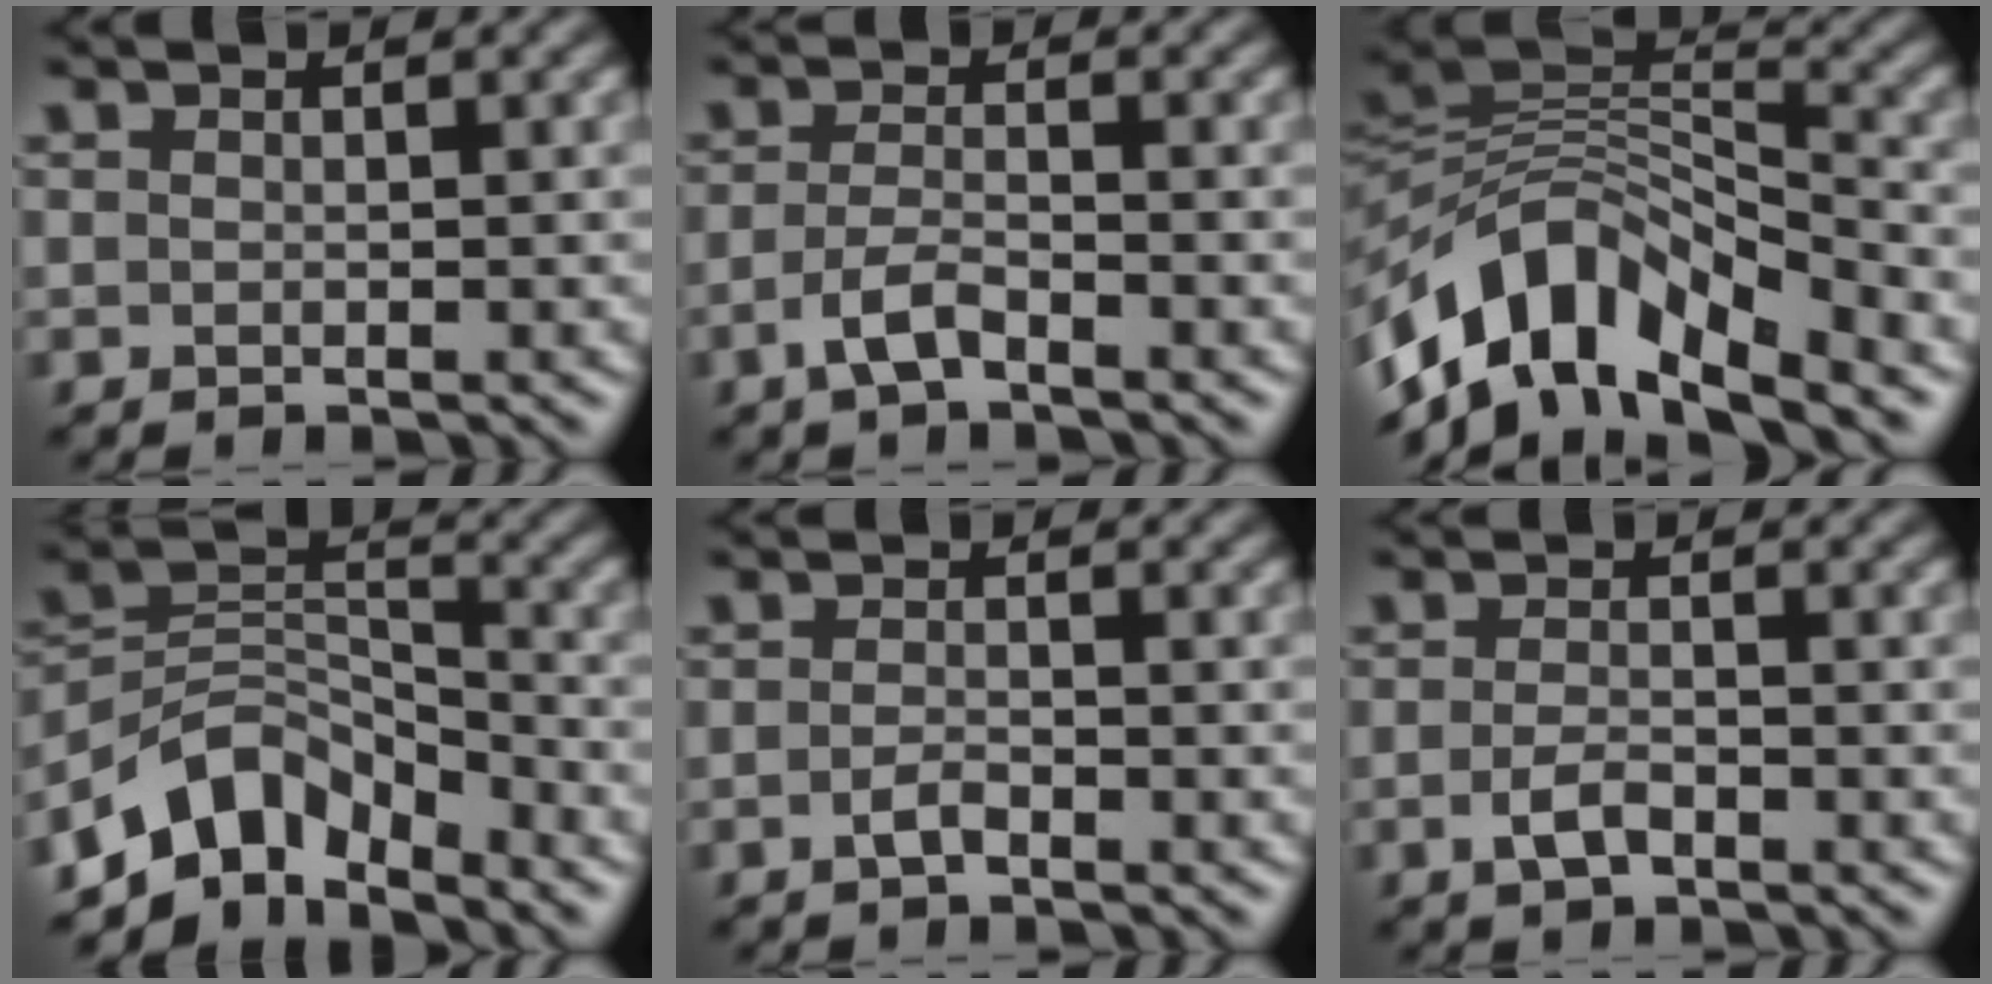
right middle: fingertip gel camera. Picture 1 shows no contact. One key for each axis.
{"total": 2.4, "fx": -1.5, "fy": 0.8, "fz": 1.8, "tx": -0.042, "ty": 0.003, "tz": -0.036}
{"total": 10.7, "fx": -6.0, "fy": 5.1, "fz": 7.4, "tx": -0.126, "ty": 0.014, "tz": -0.120}
{"total": 6.7, "fx": -5.2, "fy": 3.2, "fz": 2.6, "tx": -0.032, "ty": 0.001, "tz": -0.108}
{"total": 1.3, "fx": -0.8, "fy": 0.4, "fz": 0.9, "tx": -0.023, "ty": 0.001, "tz": -0.018}
{"total": 1.9, "fx": -1.0, "fy": 0.8, "fz": 1.4, "tx": -0.032, "ty": 0.000, "tz": -0.023}